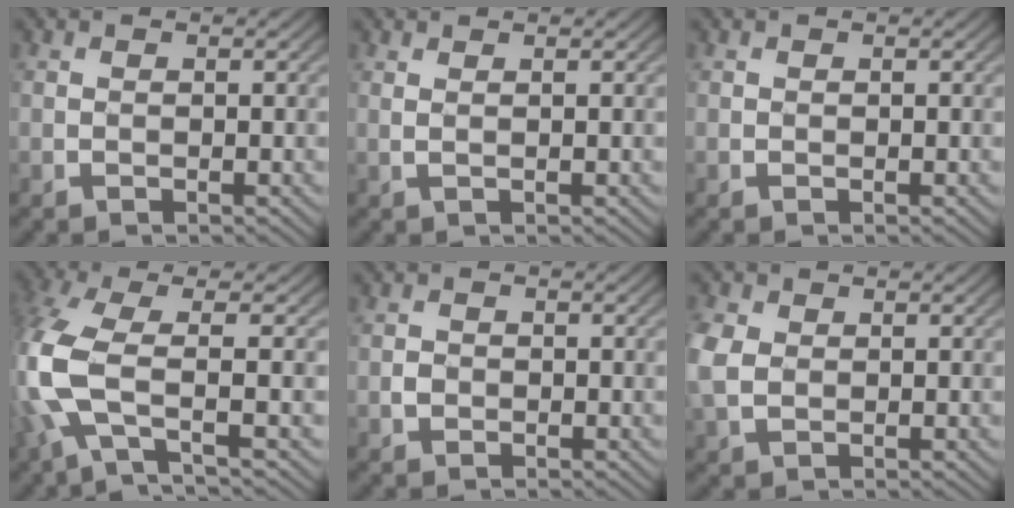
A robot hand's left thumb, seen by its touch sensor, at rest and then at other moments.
{"total": 0.8, "force": [0.5, -0.1, 0.6], "torque": [-0.008, -0.005, 0.014]}
{"total": 0.0}
{"total": 8.3, "force": [-2.8, 2.0, 7.5], "torque": [-0.202, 0.008, -0.066]}
{"total": 1.2, "force": [-0.9, 0.8, 0.2], "torque": [-0.016, 0.001, -0.021]}
{"total": 6.0, "force": [0.7, 4.5, 4.0], "torque": [-0.141, 0.012, 0.014]}